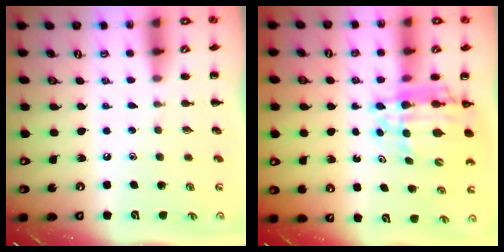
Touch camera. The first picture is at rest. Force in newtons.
{"total": 11.9, "press": 11.3, "slide": 3.6}